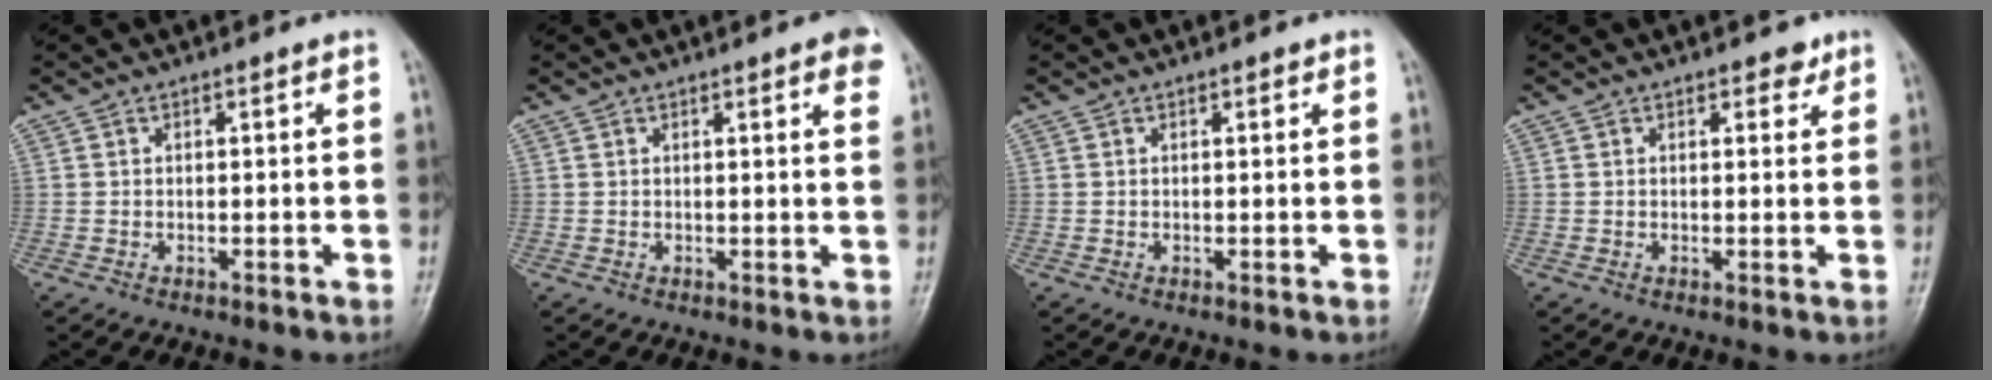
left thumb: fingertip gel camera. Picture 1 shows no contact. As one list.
[{"total": 4.3, "force": [2.4, 0.9, 3.5], "torque": [-0.029, -0.001, 0.022]}, {"total": 0.8, "force": [0.6, 0.3, 0.5], "torque": [-0.007, -0.002, 0.007]}, {"total": 2.3, "force": [1.6, 1.3, 1.1], "torque": [0.001, -0.007, 0.017]}]